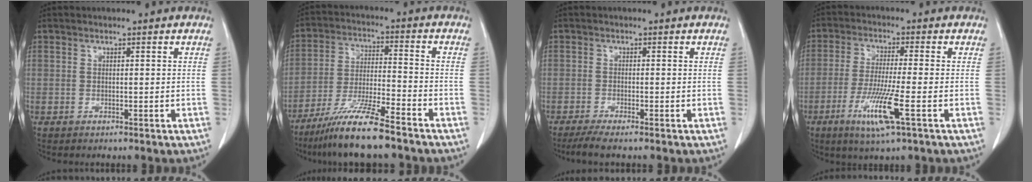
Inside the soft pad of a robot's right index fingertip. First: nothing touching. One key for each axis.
{"total": 11.2, "fx": -8.6, "fy": 0.0, "fz": 7.2, "tx": -0.139, "ty": -0.030, "tz": -0.158}
{"total": 3.3, "fx": -2.6, "fy": -0.3, "fz": 2.1, "tx": -0.038, "ty": -0.007, "tz": -0.047}
{"total": 8.7, "fx": -3.4, "fy": -0.2, "fz": 7.9, "tx": -0.156, "ty": -0.023, "tz": -0.063}